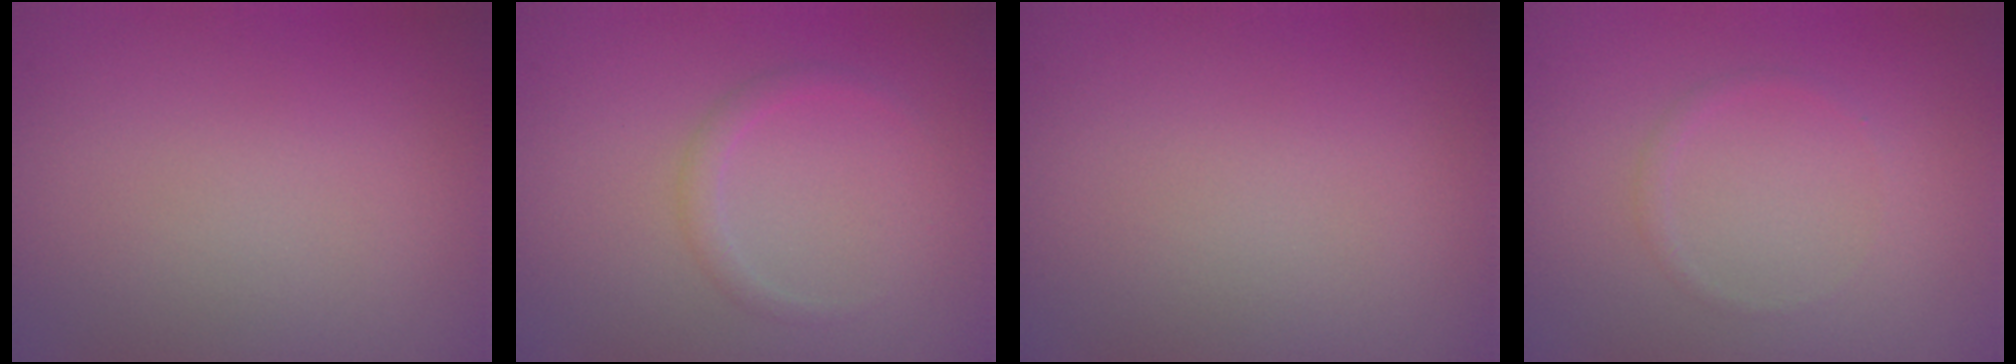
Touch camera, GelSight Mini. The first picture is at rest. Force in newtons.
{"total": 1.2, "press": 1.2, "slide": 0.1}
{"total": 0.0}
{"total": 0.6, "press": 0.6, "slide": 0.0}